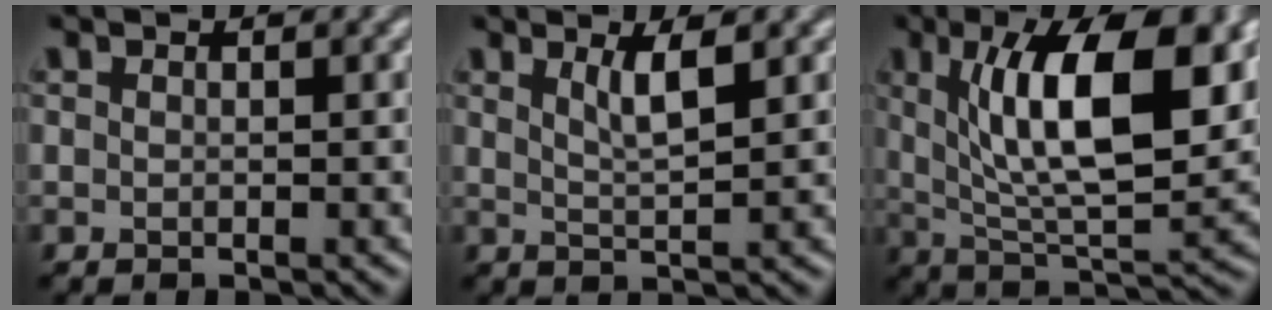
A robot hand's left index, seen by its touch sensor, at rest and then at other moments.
{"total": 2.7, "force": [1.3, 0.6, 2.3], "torque": [-0.034, -0.002, 0.023]}
{"total": 12.1, "force": [3.6, 4.3, 10.7], "torque": [-0.164, 0.000, 0.062]}